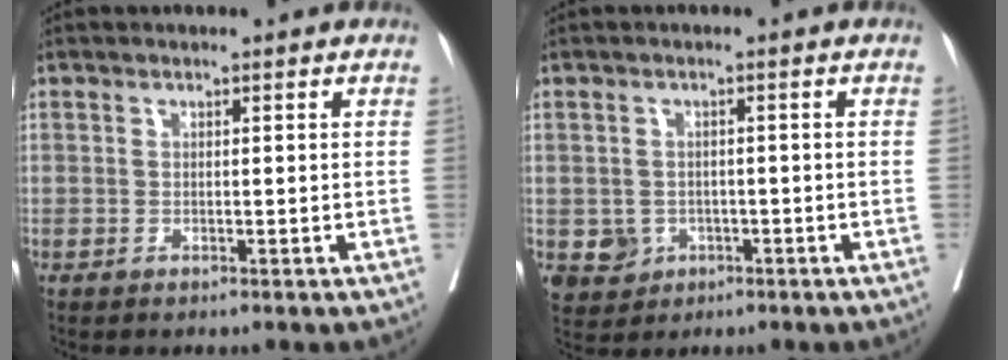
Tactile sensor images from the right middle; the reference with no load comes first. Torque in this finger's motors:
{"motor_torque": [-0.17, -0.35, 0.00, 0.00]}